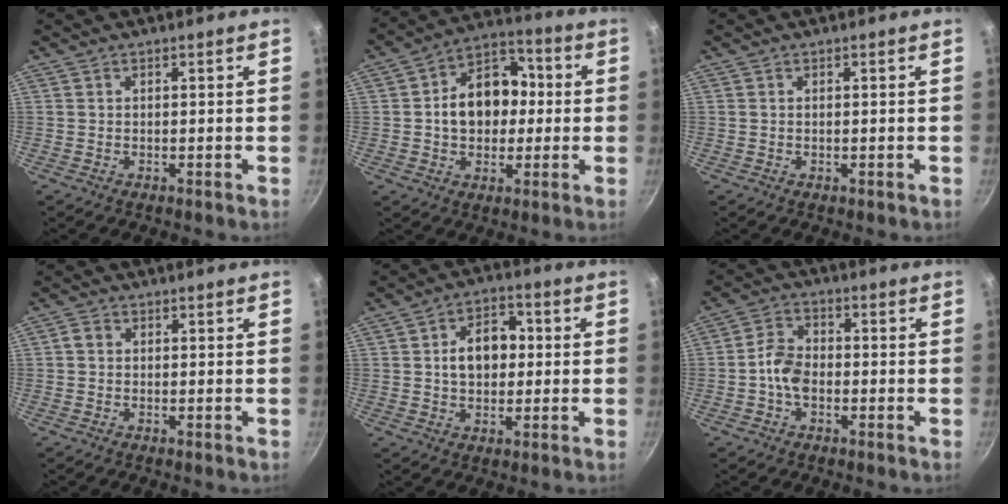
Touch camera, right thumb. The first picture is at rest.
{"total": 14.2, "force": [0.3, 10.8, 9.2], "torque": [-0.101, 0.031, -0.007]}
{"total": 0.0}
{"total": 1.7, "force": [0.0, 1.4, 0.8], "torque": [-0.017, 0.008, -0.003]}
{"total": 9.6, "force": [0.7, 6.9, 6.7], "torque": [-0.066, 0.018, 0.004]}
{"total": 5.9, "force": [-1.6, 4.0, 4.0], "torque": [-0.064, 0.025, -0.038]}